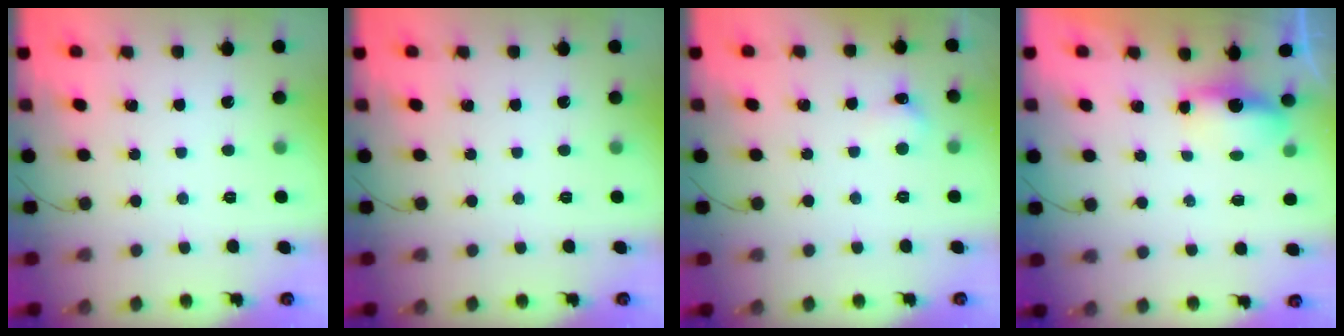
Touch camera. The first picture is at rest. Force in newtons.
{"total": 0.0}
{"total": 5.1, "press": 5.0, "slide": 1.3}
{"total": 7.2, "press": 5.3, "slide": 4.8}